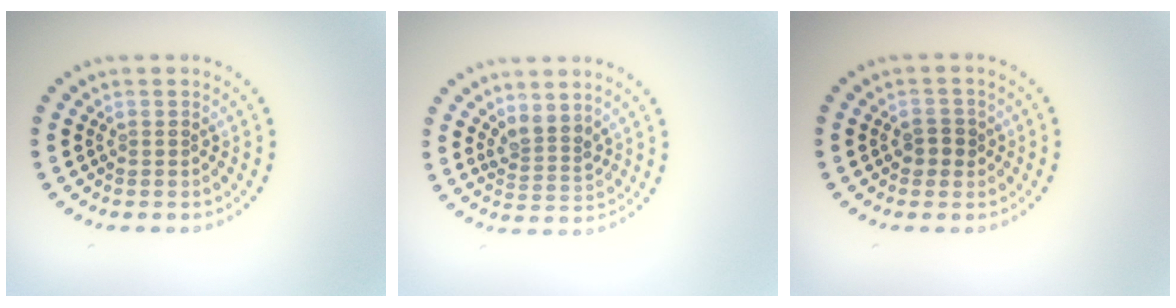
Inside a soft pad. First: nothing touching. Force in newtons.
{"total": 2.4, "press": 1.9, "slide": 1.5}
{"total": 1.8, "press": 1.7, "slide": 0.4}